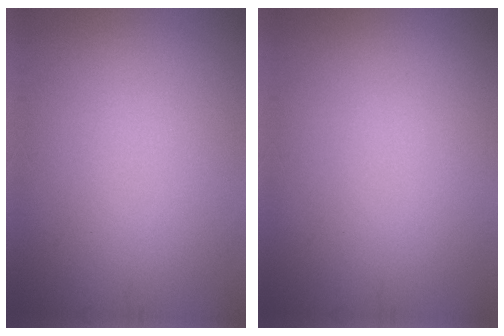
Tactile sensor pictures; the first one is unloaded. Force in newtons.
{"total": 0.0}